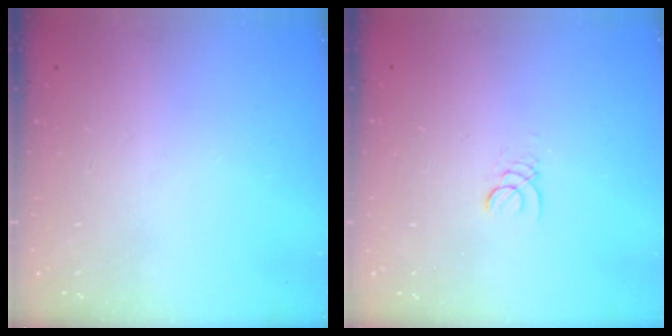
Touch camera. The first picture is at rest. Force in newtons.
{"total": 1.3, "press": 1.3, "slide": 0.1}